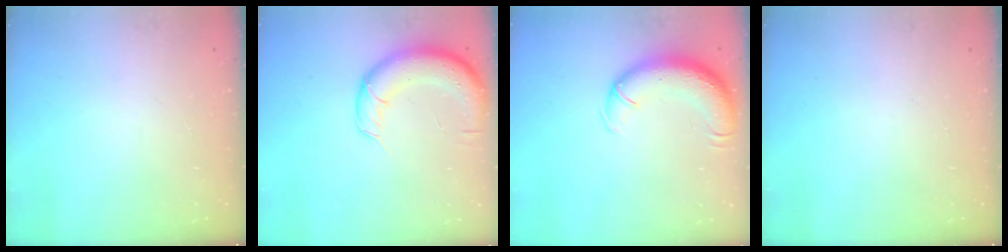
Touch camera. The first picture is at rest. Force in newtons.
{"total": 13.2, "press": 12.8, "slide": 3.0}
{"total": 11.6, "press": 11.2, "slide": 2.8}
{"total": 0.0}